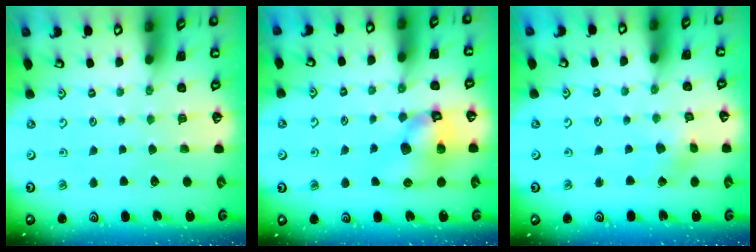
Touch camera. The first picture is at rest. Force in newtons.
{"total": 10.3, "press": 10.2, "slide": 1.4}
{"total": 2.8, "press": 2.8, "slide": 0.3}